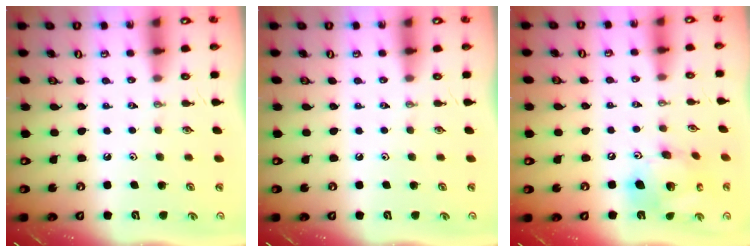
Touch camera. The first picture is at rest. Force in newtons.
{"total": 0.0}
{"total": 17.2, "press": 16.9, "slide": 3.3}